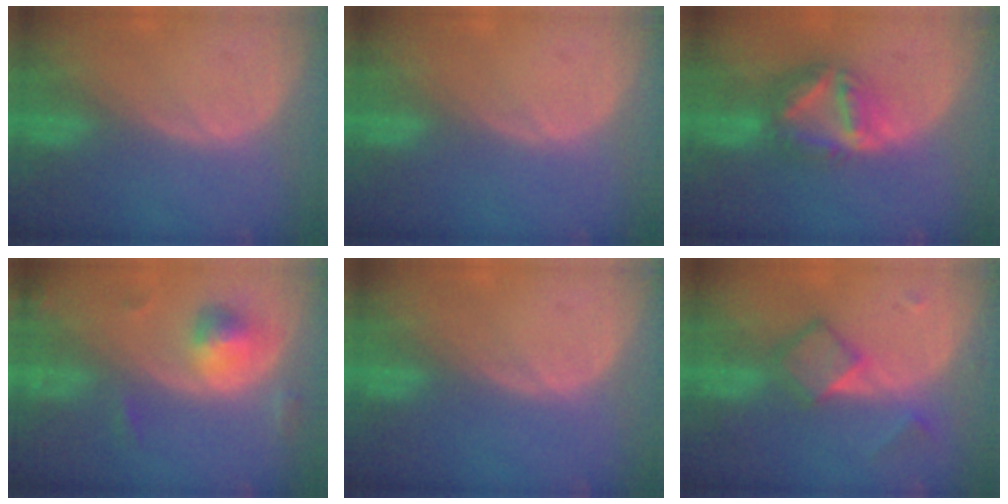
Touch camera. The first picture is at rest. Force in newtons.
{"total": 0.0}
{"total": 7.9, "press": 6.7, "slide": 4.1}
{"total": 5.2, "press": 5.0, "slide": 1.4}
{"total": 0.0}
{"total": 5.2, "press": 5.2, "slide": 0.1}